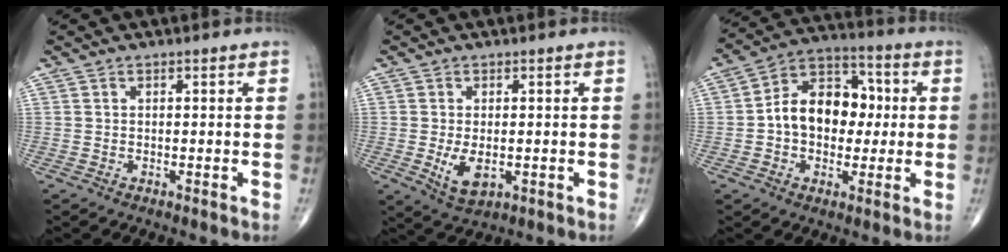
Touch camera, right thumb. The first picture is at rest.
{"total": 5.4, "force": [-0.8, 3.0, 4.4], "torque": [-0.078, -0.013, -0.006]}
{"total": 14.2, "force": [0.1, 10.1, 9.9], "torque": [-0.120, 0.035, -0.007]}